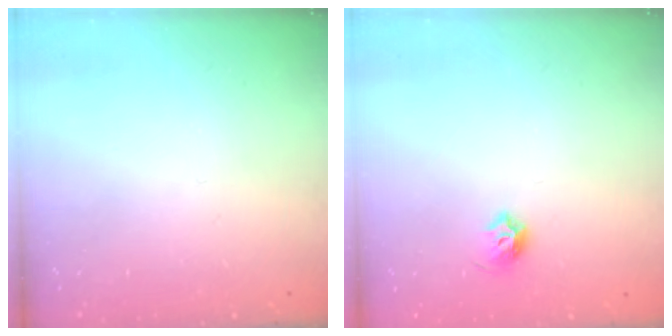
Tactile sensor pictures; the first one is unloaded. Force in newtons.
{"total": 5.6, "press": 5.5, "slide": 1.3}